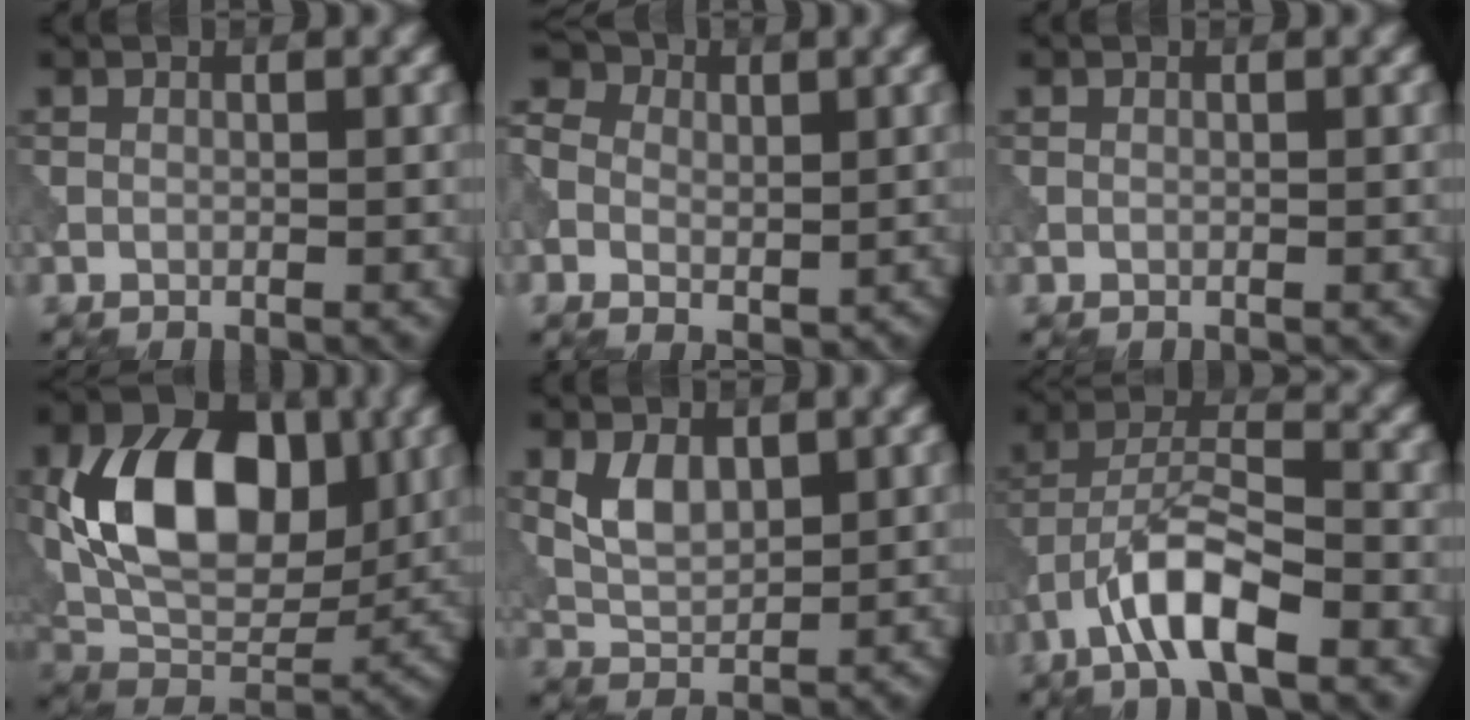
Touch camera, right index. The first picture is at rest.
{"total": 6.2, "force": [0.5, 5.1, 3.5], "torque": [-0.070, 0.013, -0.007]}
{"total": 0.0}
{"total": 11.2, "force": [1.8, 7.4, 8.2], "torque": [-0.146, -0.003, 0.034]}
{"total": 3.3, "force": [1.2, 2.1, 2.4], "torque": [-0.048, -0.003, 0.028]}
{"total": 7.1, "force": [-3.8, 2.1, 5.6], "torque": [-0.099, 0.013, -0.075]}